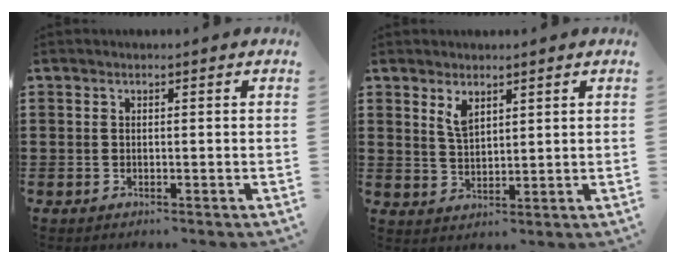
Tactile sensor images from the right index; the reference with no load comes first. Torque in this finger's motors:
{"motor_torque": [0.02, 0.01, 0.32, 0.06]}